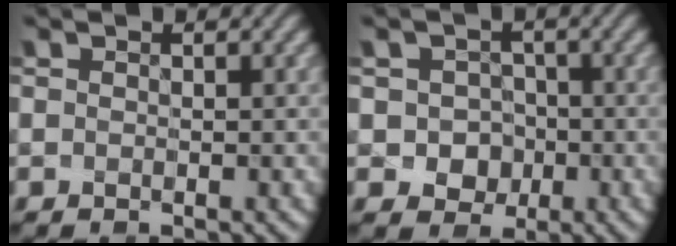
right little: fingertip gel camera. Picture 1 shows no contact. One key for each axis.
{"total": 3.8, "fx": -1.3, "fy": 3.4, "fz": 1.4, "tx": 0.004, "ty": 0.006, "tz": -0.027}